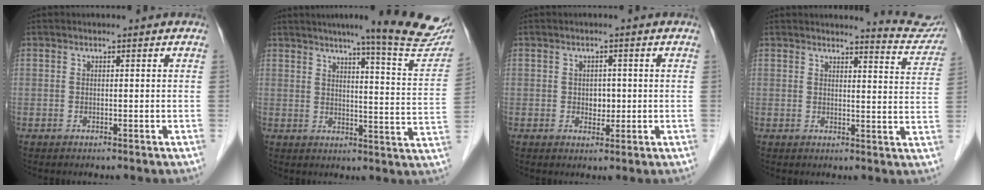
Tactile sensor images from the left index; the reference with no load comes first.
{"total": 17.9, "force": [15.1, 0.0, 9.6], "torque": [-0.112, -0.052, 0.171]}
{"total": 2.1, "force": [-0.1, 1.6, 1.4], "torque": [-0.019, 0.000, 0.001]}
{"total": 7.6, "force": [7.6, 0.0, 0.3], "torque": [-0.002, -0.049, 0.069]}